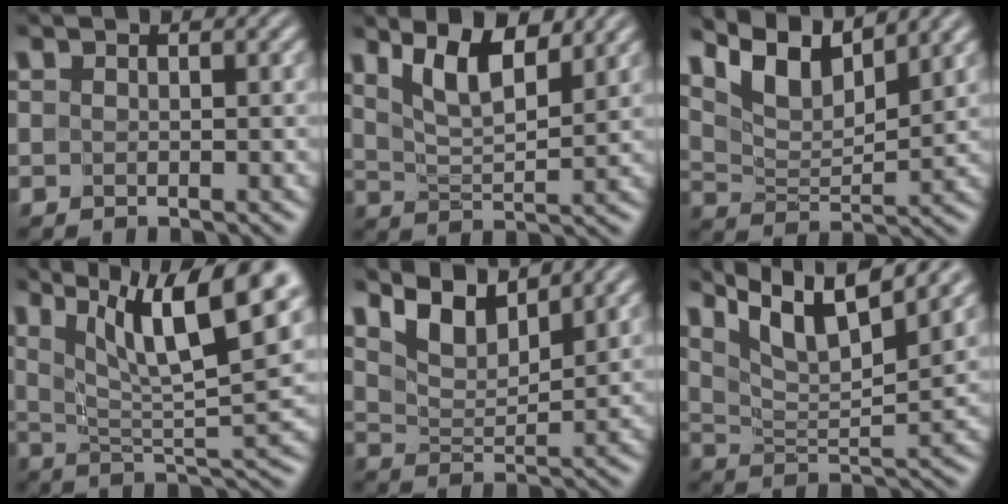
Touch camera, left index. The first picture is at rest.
{"total": 5.5, "force": [3.8, 1.5, 3.7], "torque": [-0.072, 0.005, 0.064]}
{"total": 6.7, "force": [5.3, 1.8, 3.7], "torque": [-0.080, 0.002, 0.102]}
{"total": 10.9, "force": [5.8, 2.6, 8.9], "torque": [-0.149, 0.003, 0.102]}
{"total": 5.3, "force": [4.5, 1.4, 2.4], "torque": [-0.055, 0.004, 0.077]}
{"total": 8.3, "force": [6.5, 1.6, 5.0], "torque": [-0.102, 0.009, 0.098]}